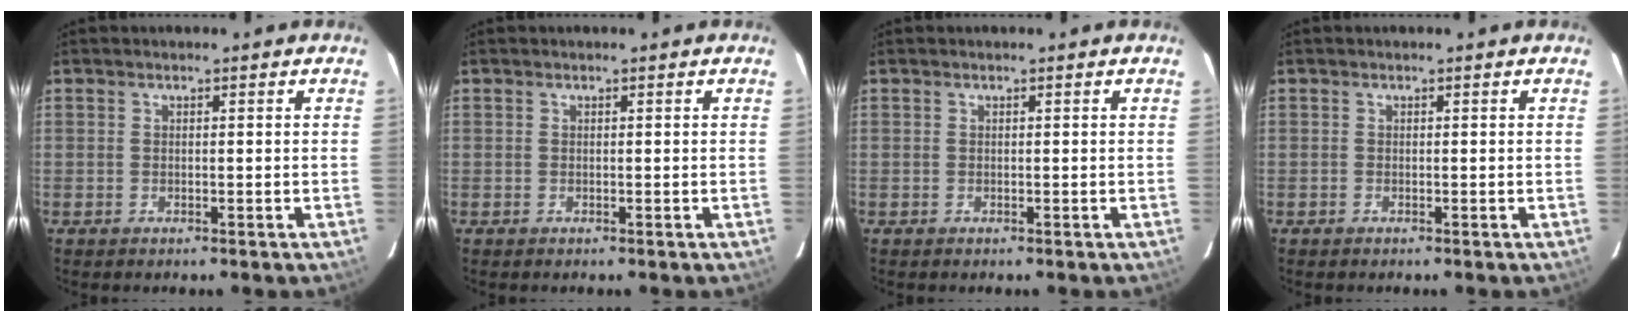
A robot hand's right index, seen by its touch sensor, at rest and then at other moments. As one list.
[{"total": 0.0}, {"total": 0.0}, {"total": 0.0}]